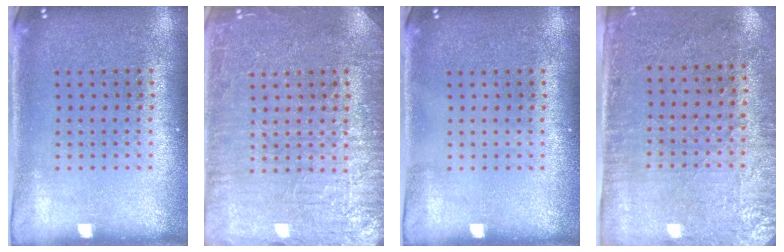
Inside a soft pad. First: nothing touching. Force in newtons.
{"total": 5.9, "press": 5.8, "slide": 1.0}
{"total": 0.0}
{"total": 2.9, "press": 2.4, "slide": 1.6}